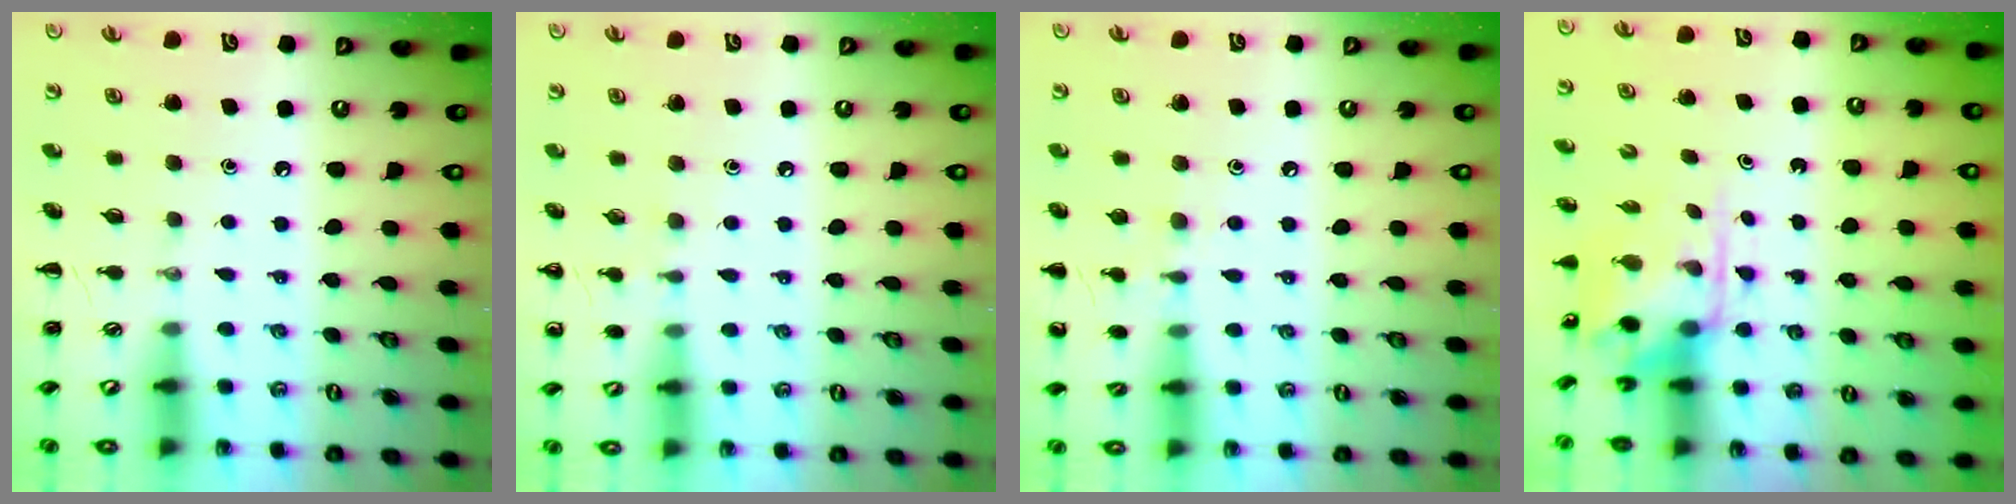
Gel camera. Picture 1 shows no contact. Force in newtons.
{"total": 5.1, "press": 4.8, "slide": 1.7}
{"total": 6.7, "press": 6.5, "slide": 1.9}
{"total": 4.6, "press": 4.6, "slide": 0.5}